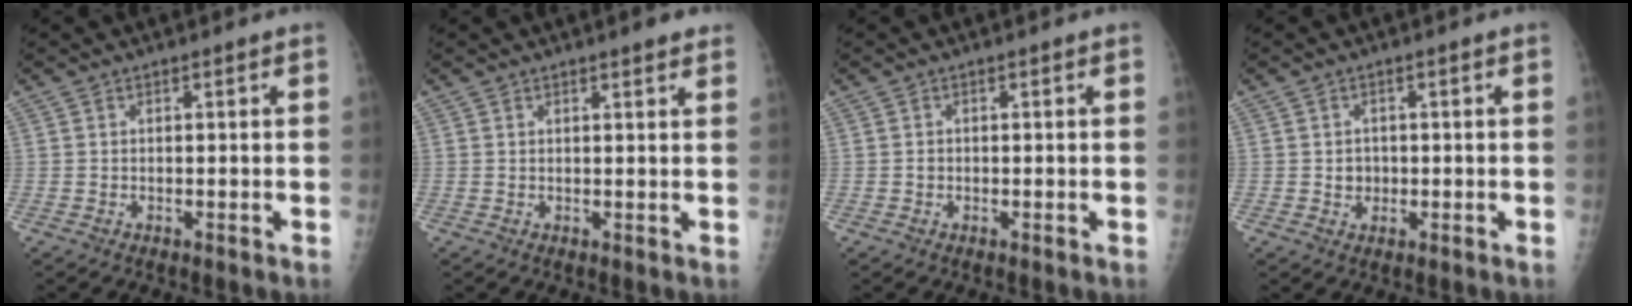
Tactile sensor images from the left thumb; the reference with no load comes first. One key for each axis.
{"total": 2.6, "fx": 1.9, "fy": 0.4, "fz": 1.7, "tx": -0.018, "ty": -0.005, "tz": 0.022}
{"total": 0.6, "fx": -0.1, "fy": 0.6, "fz": 0.2, "tx": 0.003, "ty": 0.004, "tz": -0.002}
{"total": 2.2, "fx": -0.2, "fy": 2.1, "fz": 0.8, "tx": 0.003, "ty": 0.005, "tz": 0.001}